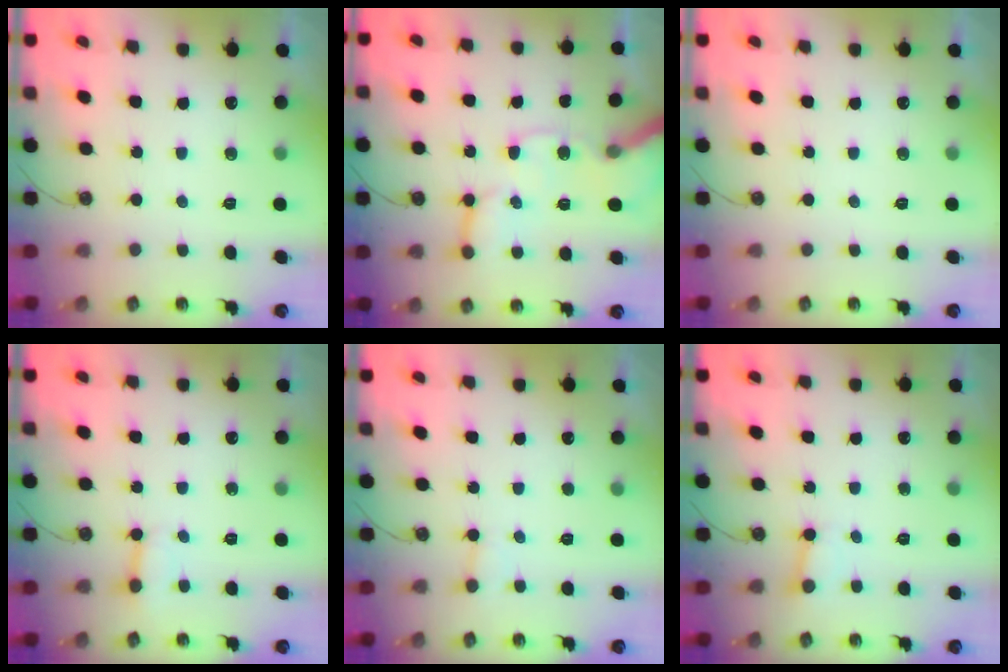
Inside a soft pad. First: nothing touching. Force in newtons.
{"total": 12.6, "press": 12.5, "slide": 1.7}
{"total": 0.0}
{"total": 3.0, "press": 3.0, "slide": 0.2}
{"total": 4.7, "press": 4.6, "slide": 0.6}
{"total": 2.7, "press": 2.7, "slide": 0.3}